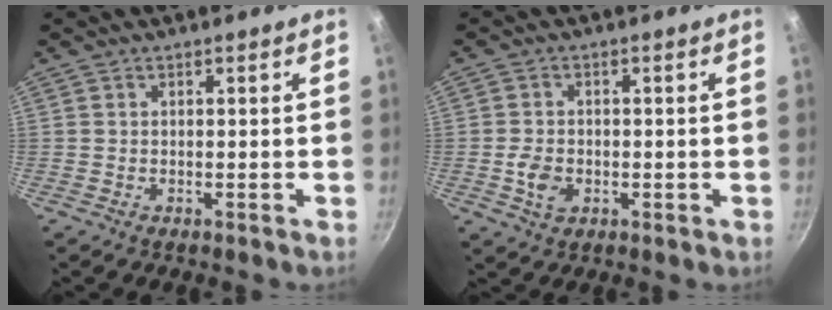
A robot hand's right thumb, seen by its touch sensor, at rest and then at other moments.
{"total": 4.7, "force": [-1.0, 3.4, 3.1], "torque": [-0.053, 0.008, -0.016]}